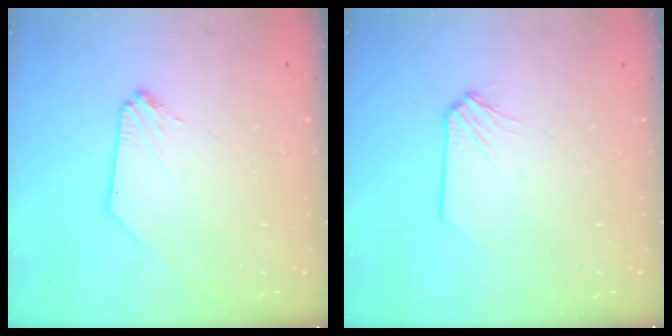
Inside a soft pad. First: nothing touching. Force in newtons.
{"total": 0.7, "press": 0.7, "slide": 0.1}